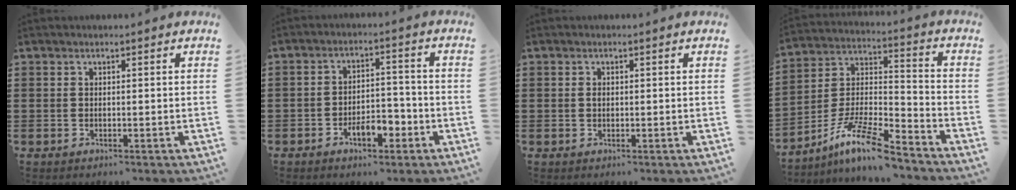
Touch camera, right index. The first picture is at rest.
{"total": 5.6, "force": [-2.9, 2.8, 3.8], "torque": [-0.060, 0.009, -0.056]}
{"total": 0.8, "force": [0.0, 0.5, 0.5], "torque": [-0.013, 0.001, 0.000]}
{"total": 11.3, "force": [-9.0, 1.3, 6.7], "torque": [-0.136, 0.010, -0.180]}